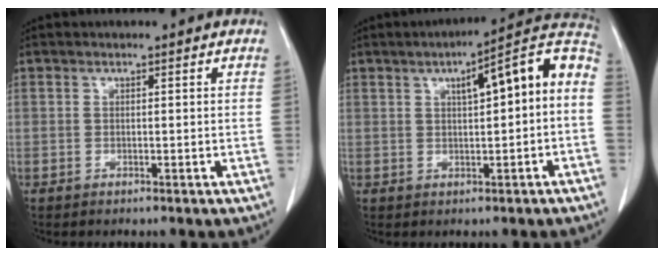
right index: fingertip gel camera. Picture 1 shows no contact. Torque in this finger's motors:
{"motor_torque": [0.55, -0.02, 0.42, 0.06]}